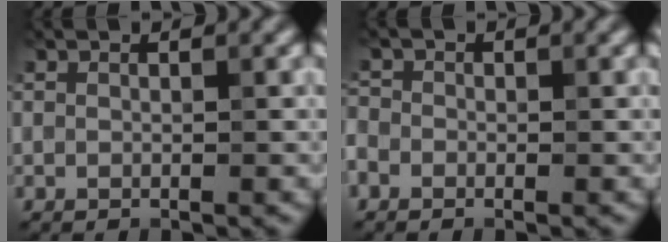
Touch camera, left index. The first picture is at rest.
{"total": 1.1, "force": [-0.6, 0.9, 0.2], "torque": [-0.005, -0.001, -0.014]}